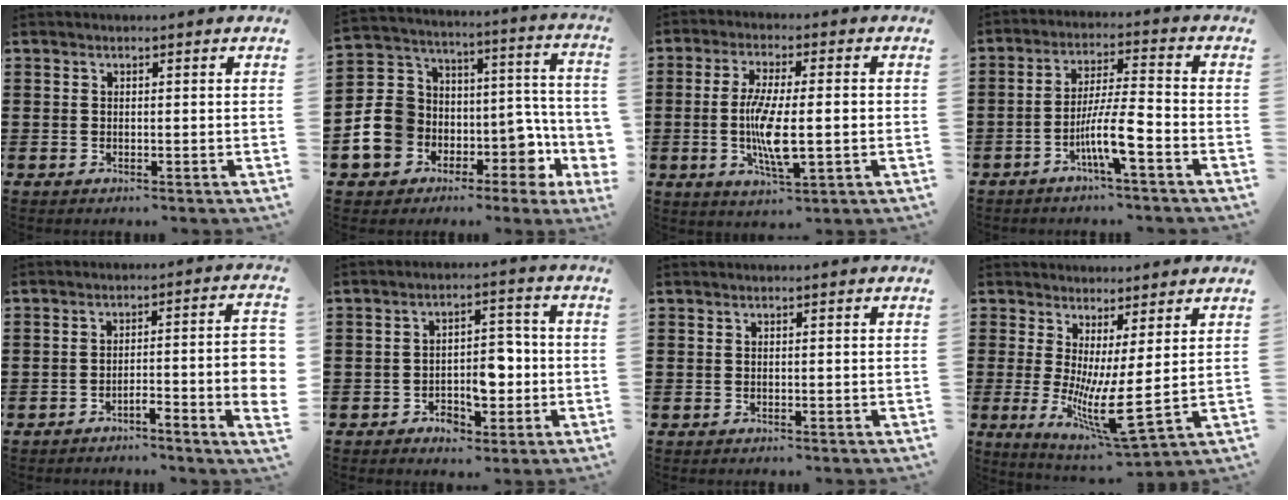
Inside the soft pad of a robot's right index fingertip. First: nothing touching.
{"total": 11.5, "force": [-4.2, 9.0, 5.7], "torque": [-0.136, -0.010, -0.071]}
{"total": 9.0, "force": [-0.7, 2.1, 8.7], "torque": [-0.170, -0.008, -0.017]}
{"total": 7.9, "force": [-3.8, 0.8, 6.9], "torque": [-0.141, -0.009, -0.073]}
{"total": 5.1, "force": [-2.3, 0.2, 4.5], "torque": [-0.073, -0.005, -0.042]}
{"total": 6.6, "force": [-1.9, 4.2, 4.8], "torque": [-0.068, 0.007, -0.035]}
{"total": 0.0}
{"total": 8.3, "force": [0.4, 1.0, 8.2], "torque": [-0.154, -0.037, 0.008]}